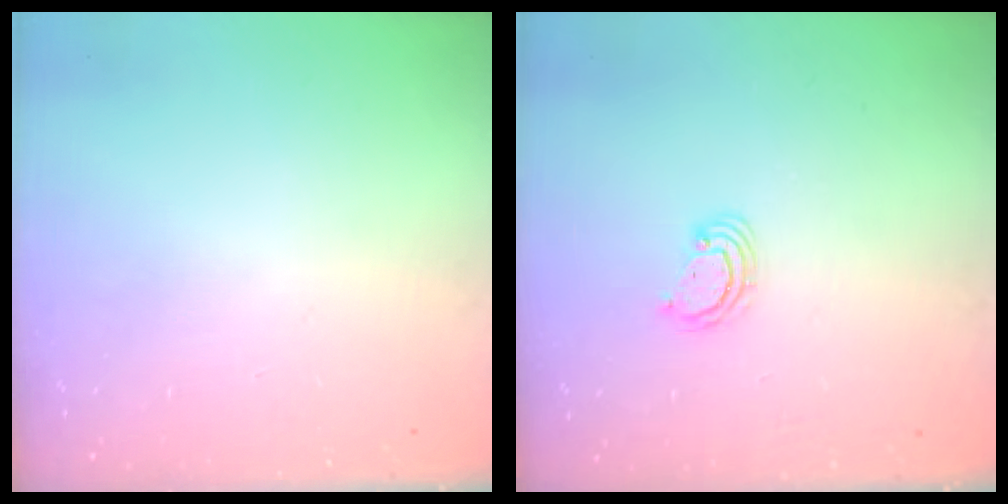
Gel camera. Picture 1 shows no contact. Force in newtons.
{"total": 2.5, "press": 2.5, "slide": 0.3}